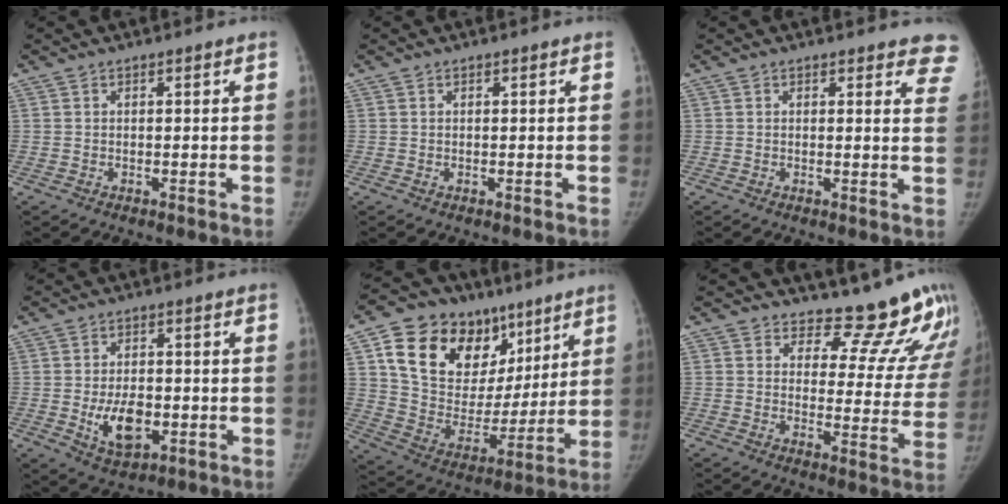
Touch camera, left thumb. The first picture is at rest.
{"total": 0.0}
{"total": 6.8, "force": [5.9, 2.3, 2.6], "torque": [0.011, -0.026, 0.042]}
{"total": 8.5, "force": [-1.8, 5.1, 6.6], "torque": [-0.096, -0.003, -0.019]}
{"total": 25.6, "force": [12.4, 17.2, 14.3], "torque": [-0.195, -0.010, 0.222]}
{"total": 14.4, "force": [13.8, 4.0, 1.8], "torque": [0.032, -0.147, 0.153]}